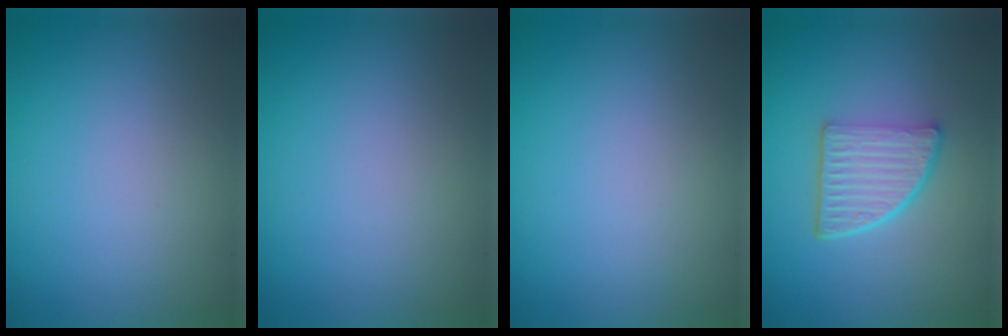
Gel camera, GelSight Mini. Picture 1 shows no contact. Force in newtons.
{"total": 0.0}
{"total": 0.0}
{"total": 5.3, "press": 3.8, "slide": 3.8}